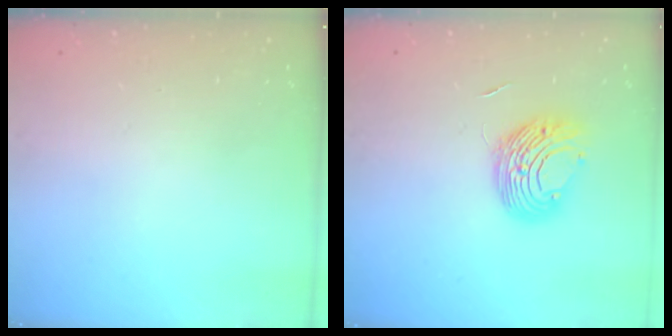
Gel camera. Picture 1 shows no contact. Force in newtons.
{"total": 9.4, "press": 9.3, "slide": 1.0}